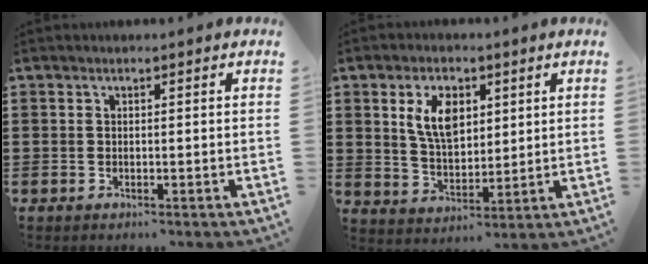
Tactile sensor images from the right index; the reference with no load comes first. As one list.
[{"total": 7.3, "force": [2.7, 4.2, 5.4], "torque": [-0.111, 0.011, 0.045]}]